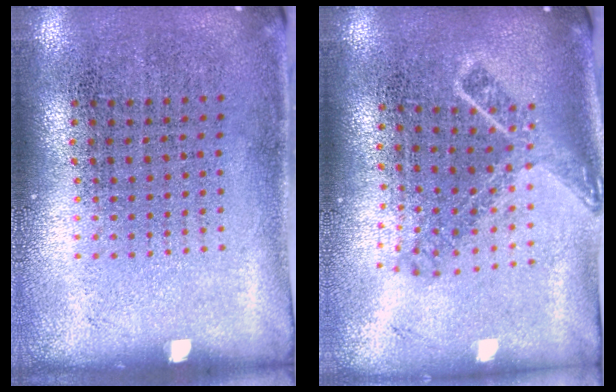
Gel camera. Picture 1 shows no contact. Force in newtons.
{"total": 1.7, "press": 1.2, "slide": 1.1}